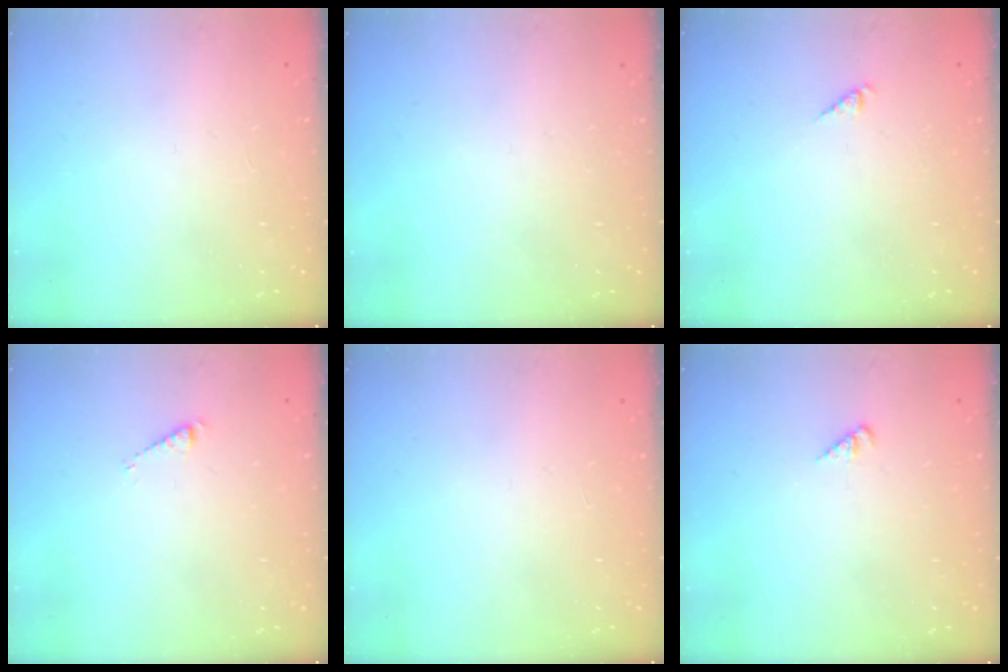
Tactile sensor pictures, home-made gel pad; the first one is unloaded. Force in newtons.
{"total": 0.0}
{"total": 2.6, "press": 2.6, "slide": 0.4}
{"total": 2.6, "press": 2.6, "slide": 0.2}
{"total": 0.0}
{"total": 1.8, "press": 1.8, "slide": 0.3}